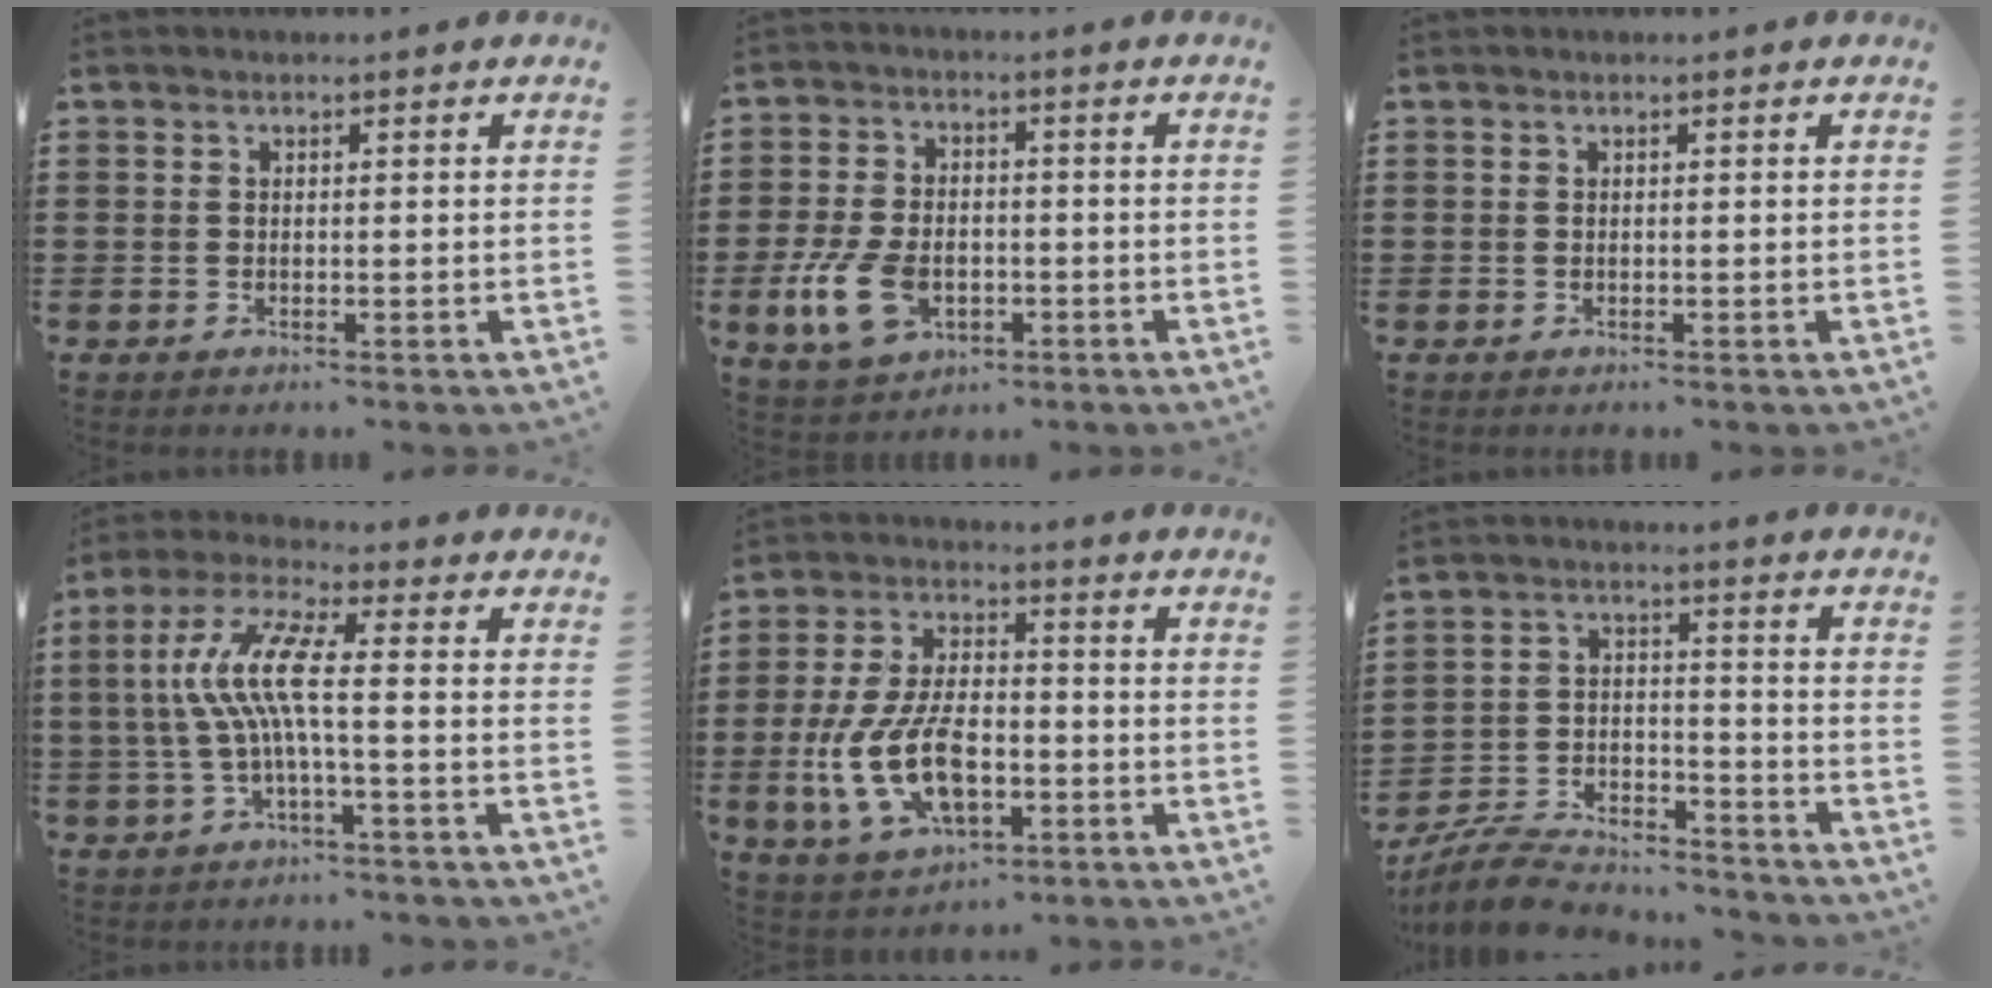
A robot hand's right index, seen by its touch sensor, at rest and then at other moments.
{"total": 9.0, "force": [-2.8, 5.5, 6.5], "torque": [-0.155, -0.001, -0.053]}
{"total": 0.0}
{"total": 9.3, "force": [-0.5, 1.3, 9.2], "torque": [-0.210, -0.012, -0.024]}
{"total": 12.0, "force": [-3.2, 6.1, 9.8], "torque": [-0.230, -0.007, -0.062]}
{"total": 7.3, "force": [-6.9, 1.4, 1.6], "torque": [-0.039, 0.013, -0.137]}